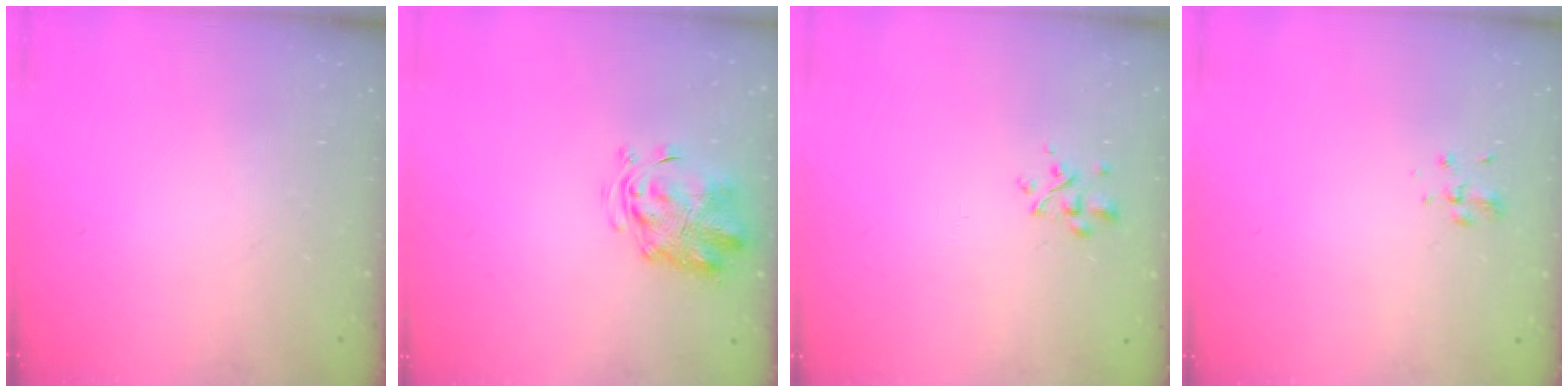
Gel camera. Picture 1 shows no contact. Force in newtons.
{"total": 2.9, "press": 2.9, "slide": 0.7}
{"total": 2.7, "press": 2.6, "slide": 0.9}
{"total": 1.9, "press": 1.6, "slide": 0.9}